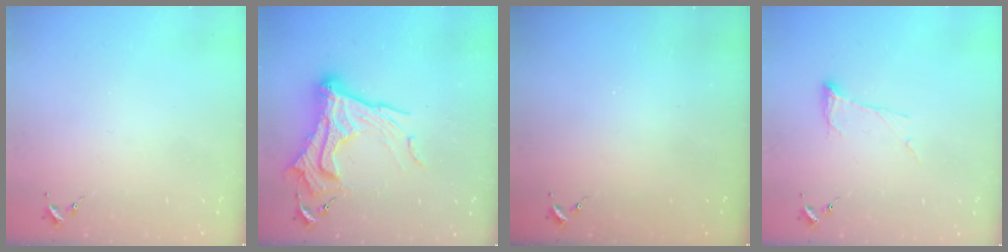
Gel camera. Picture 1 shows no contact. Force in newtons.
{"total": 20.7, "press": 20.6, "slide": 2.1}
{"total": 0.0}
{"total": 6.8, "press": 6.8, "slide": 0.3}